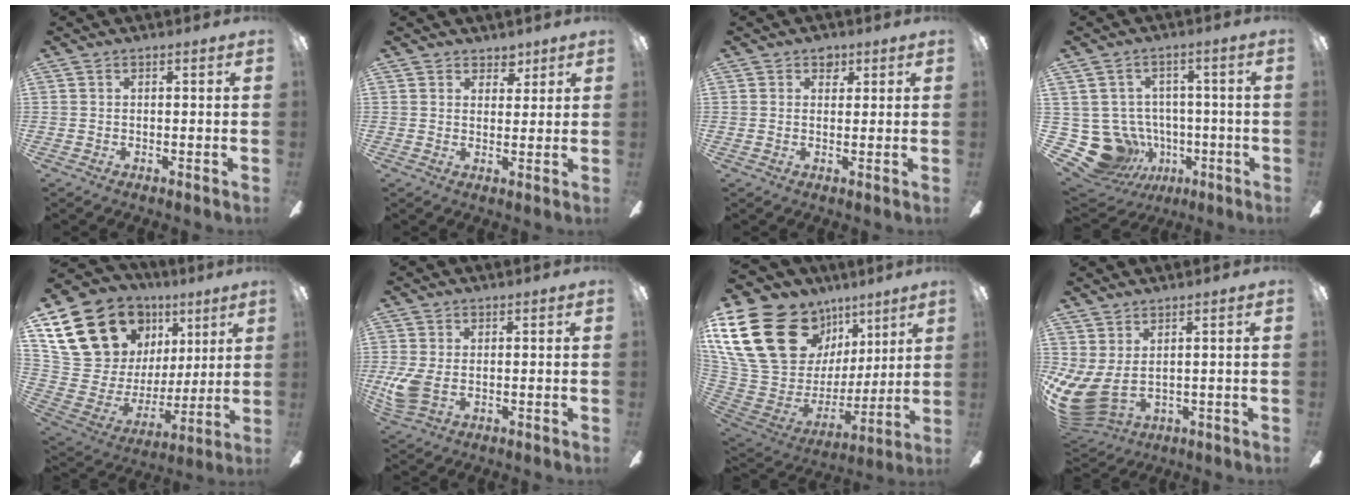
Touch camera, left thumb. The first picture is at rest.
{"total": 4.2, "force": [3.1, 2.8, 0.3], "torque": [0.005, -0.014, 0.054]}
{"total": 2.9, "force": [1.9, 2.0, 0.8], "torque": [0.005, -0.005, 0.030]}
{"total": 13.0, "force": [-3.4, 11.7, 4.4], "torque": [-0.119, 0.013, -0.038]}
{"total": 22.9, "force": [13.1, 16.1, 9.8], "torque": [-0.182, -0.078, 0.270]}
{"total": 5.8, "force": [-0.2, 3.7, 4.4], "torque": [-0.100, -0.006, -0.007]}
{"total": 28.5, "force": [12.3, 19.3, 16.9], "torque": [-0.342, -0.063, 0.263]}
{"total": 8.3, "force": [0.2, 4.0, 7.3], "torque": [-0.171, -0.027, 0.009]}